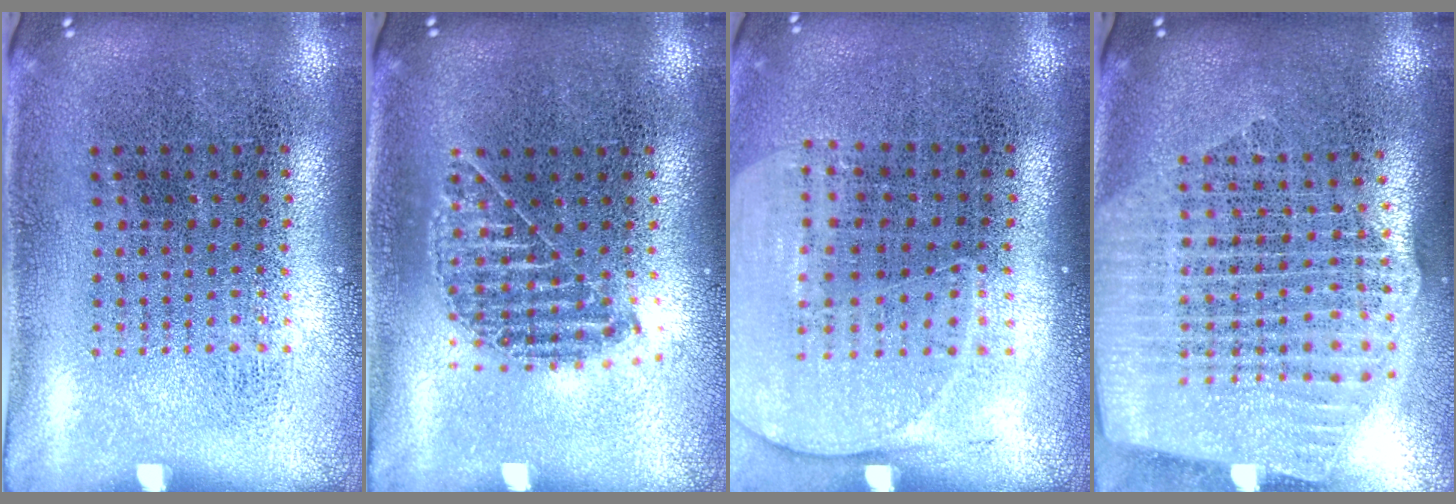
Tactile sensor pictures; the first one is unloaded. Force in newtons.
{"total": 1.0, "press": 0.9, "slide": 0.2}
{"total": 1.4, "press": 1.3, "slide": 0.6}
{"total": 2.6, "press": 2.2, "slide": 1.4}